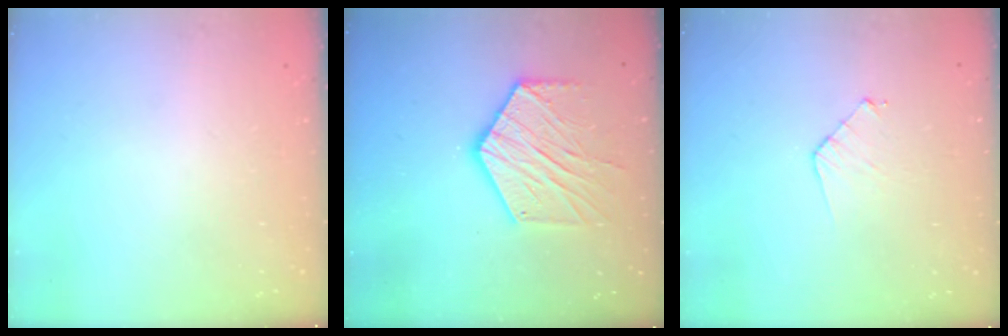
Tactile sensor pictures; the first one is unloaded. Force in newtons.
{"total": 14.7, "press": 14.6, "slide": 1.2}
{"total": 6.5, "press": 6.4, "slide": 0.5}